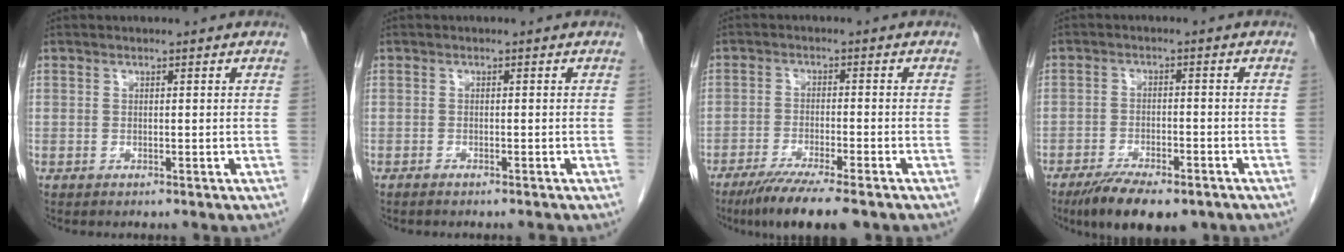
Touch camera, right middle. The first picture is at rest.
{"total": 1.6, "force": [-1.4, 0.1, 0.7], "torque": [-0.011, -0.002, -0.020]}
{"total": 9.2, "force": [-7.0, 0.5, 6.0], "torque": [-0.094, -0.023, -0.110]}
{"total": 10.2, "force": [-7.4, 3.2, 6.2], "torque": [-0.094, -0.013, -0.113]}